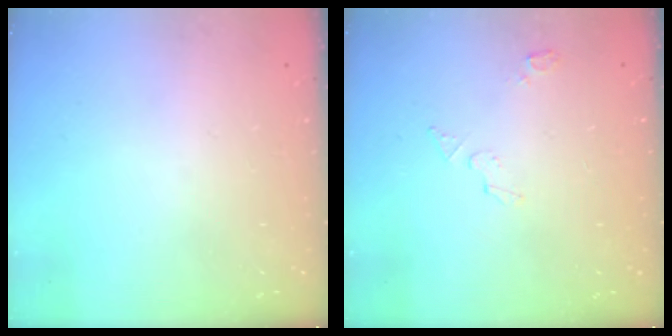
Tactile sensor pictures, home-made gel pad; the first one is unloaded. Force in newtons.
{"total": 4.9, "press": 4.8, "slide": 0.5}